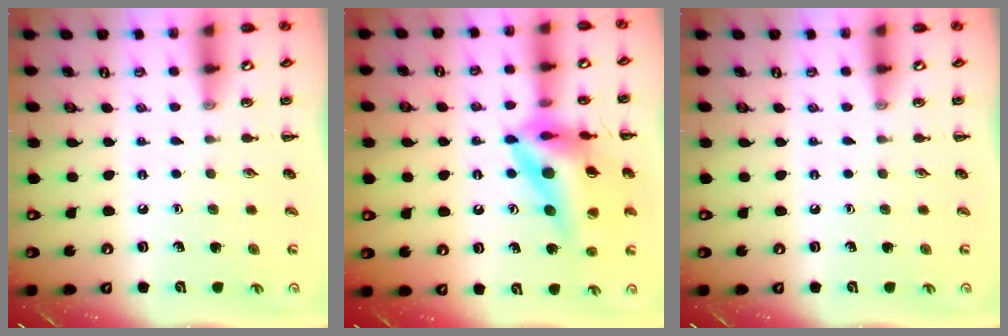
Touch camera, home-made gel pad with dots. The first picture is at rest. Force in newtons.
{"total": 19.1, "press": 18.3, "slide": 5.2}
{"total": 0.0}